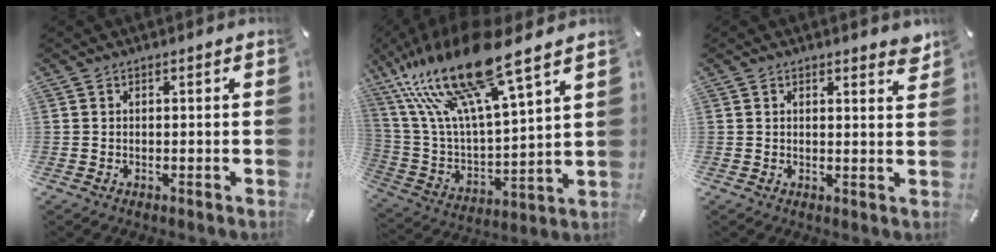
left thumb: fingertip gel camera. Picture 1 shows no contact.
{"total": 24.1, "force": [17.0, 6.4, 15.9], "torque": [-0.349, -0.119, 0.278]}
{"total": 2.5, "force": [2.0, 0.8, 1.2], "torque": [-0.012, -0.010, 0.034]}